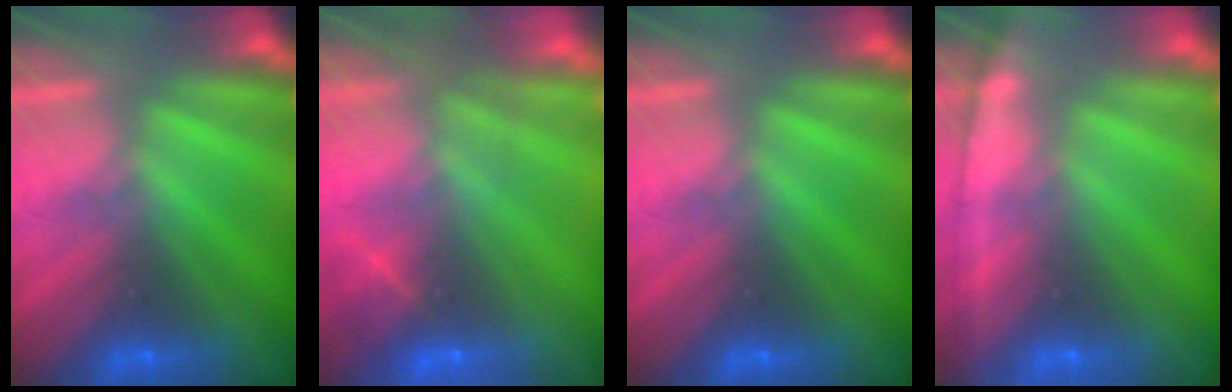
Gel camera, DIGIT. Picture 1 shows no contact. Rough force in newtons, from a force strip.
{"total": 9.6}
{"total": 0.0}
{"total": 1.6}